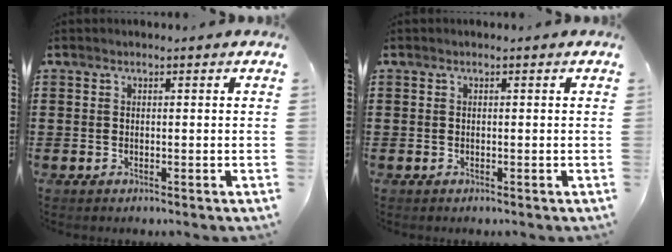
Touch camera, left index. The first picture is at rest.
{"total": 0.0}